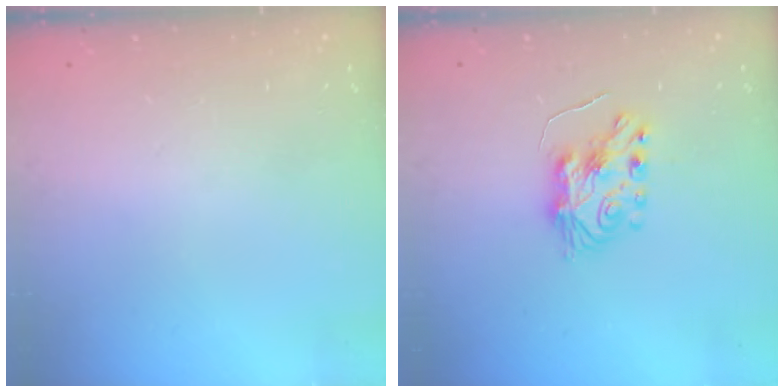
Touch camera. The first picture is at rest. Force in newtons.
{"total": 7.3, "press": 7.2, "slide": 0.6}